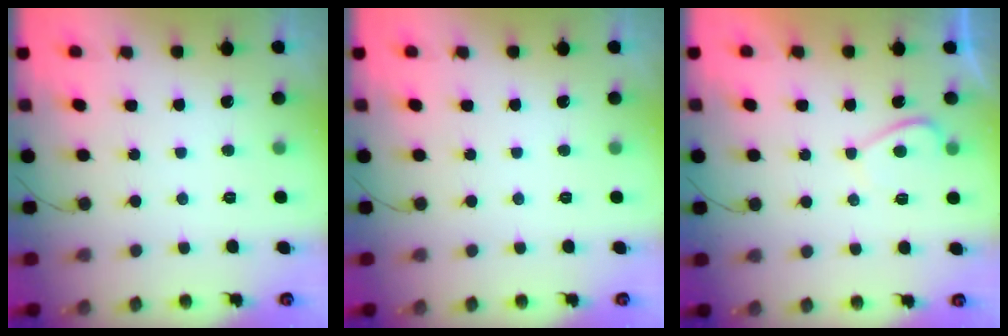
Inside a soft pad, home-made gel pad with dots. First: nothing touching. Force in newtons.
{"total": 0.0}
{"total": 2.1, "press": 2.0, "slide": 0.7}